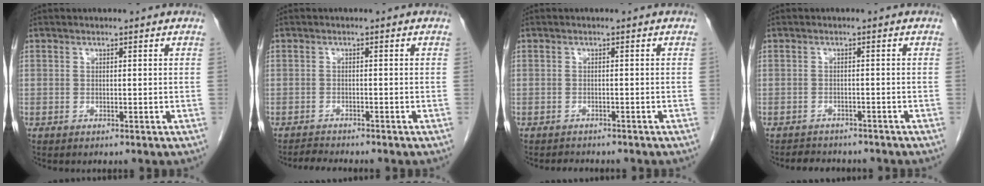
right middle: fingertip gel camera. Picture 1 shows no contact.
{"total": 2.0, "force": [-2.0, -0.4, 0.1], "torque": [-0.010, -0.014, -0.035]}
{"total": 2.3, "force": [-2.2, 0.7, 0.5], "torque": [-0.012, -0.007, -0.027]}
{"total": 5.0, "force": [-4.6, 1.8, 1.1], "torque": [-0.021, -0.003, -0.059]}